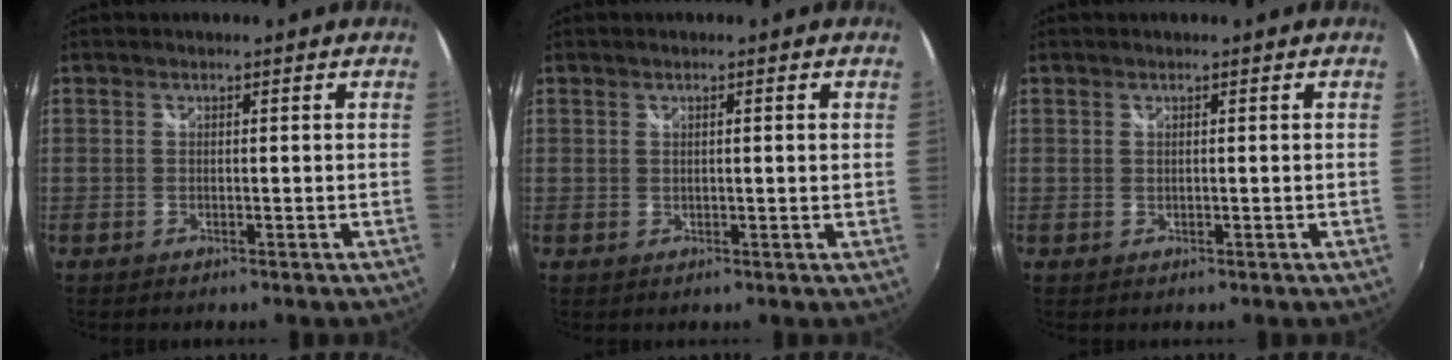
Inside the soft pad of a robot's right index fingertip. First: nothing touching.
{"total": 1.5, "force": [0.6, 0.1, 1.4], "torque": [-0.020, 0.001, 0.009]}
{"total": 0.0}